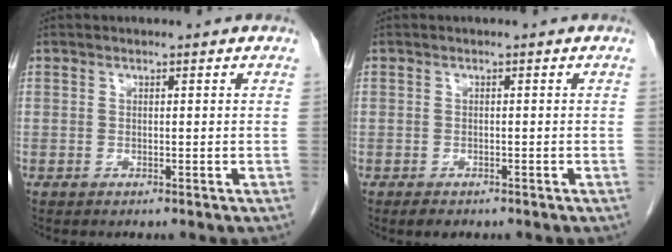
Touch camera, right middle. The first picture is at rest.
{"total": 1.0, "force": [-0.7, 0.7, 0.3], "torque": [-0.006, 0.001, -0.006]}